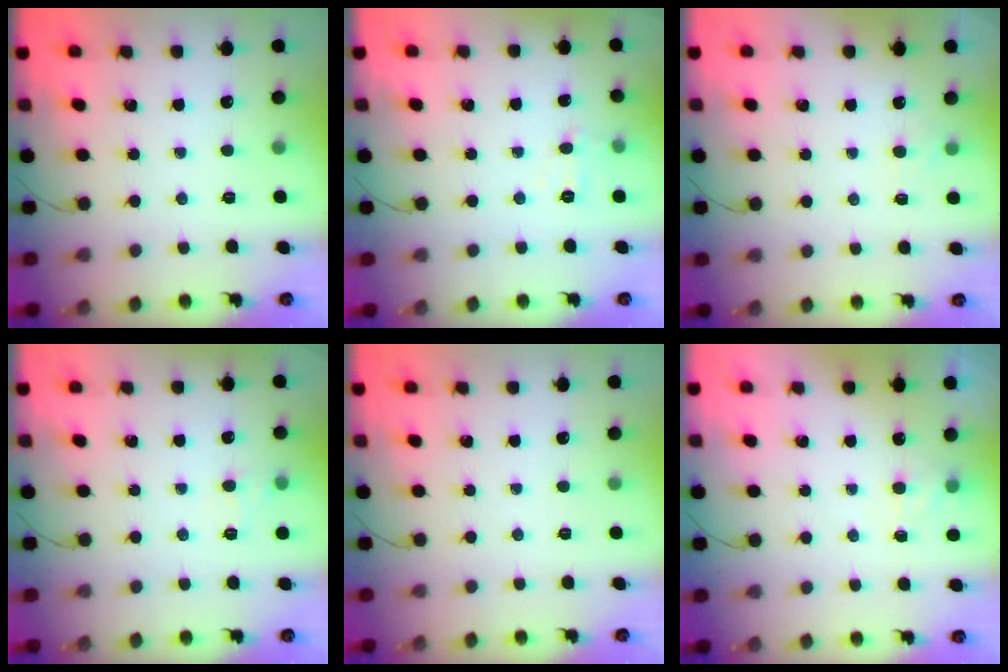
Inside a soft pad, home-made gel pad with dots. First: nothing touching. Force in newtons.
{"total": 5.0, "press": 4.8, "slide": 1.5}
{"total": 3.3, "press": 3.1, "slide": 1.2}
{"total": 7.4, "press": 7.2, "slide": 1.8}
{"total": 0.0}
{"total": 5.6, "press": 5.4, "slide": 1.4}